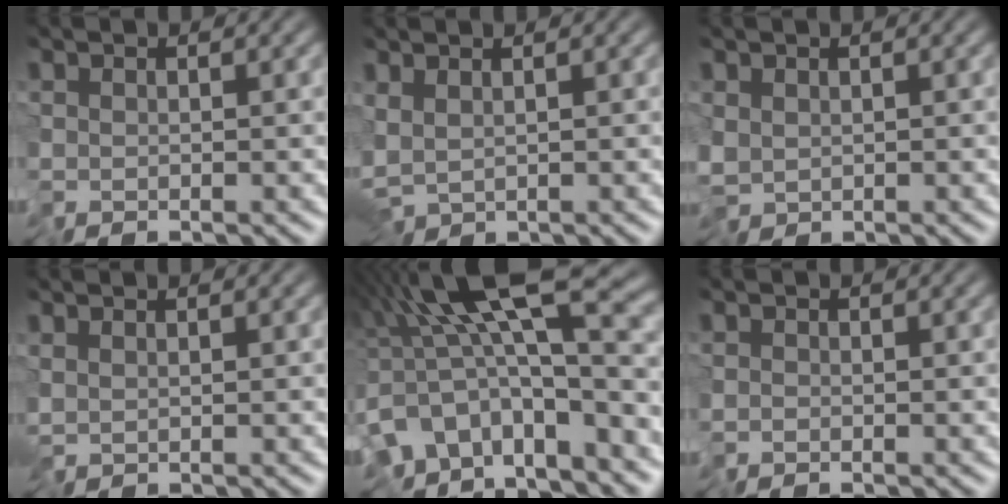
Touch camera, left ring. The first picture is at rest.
{"total": 3.2, "force": [-1.2, 1.6, 2.5], "torque": [-0.047, -0.007, -0.024]}
{"total": 1.9, "force": [-0.2, 1.4, 1.3], "torque": [-0.027, 0.000, -0.011]}
{"total": 0.7, "force": [0.2, 0.3, 0.7], "torque": [-0.016, -0.002, 0.004]}
{"total": 13.2, "force": [-2.5, 5.5, 11.8], "torque": [-0.200, 0.003, -0.035]}
{"total": 0.6, "force": [-0.5, 0.2, -0.1], "torque": [0.002, 0.000, -0.013]}